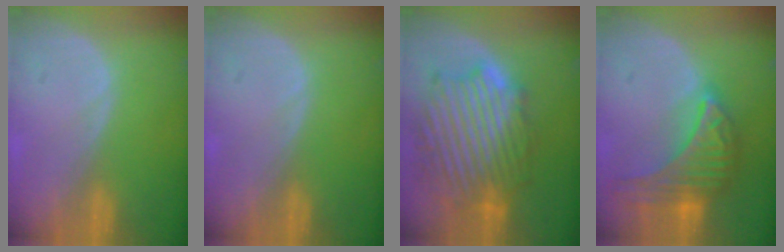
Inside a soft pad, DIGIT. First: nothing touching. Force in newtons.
{"total": 0.0}
{"total": 13.3, "press": 13.3, "slide": 1.1}
{"total": 9.8, "press": 9.8, "slide": 0.6}